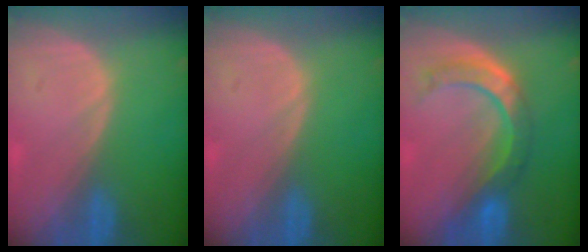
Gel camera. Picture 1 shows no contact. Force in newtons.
{"total": 0.0}
{"total": 7.9, "press": 7.2, "slide": 3.3}